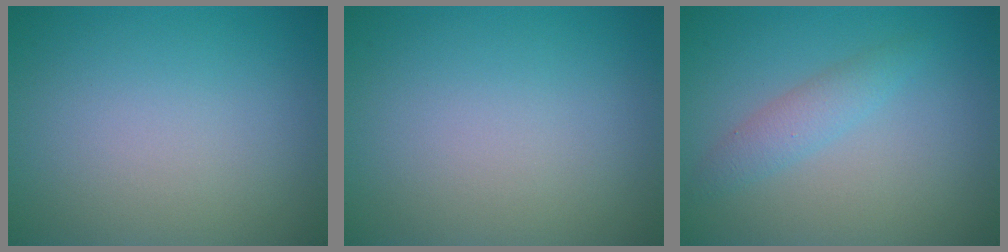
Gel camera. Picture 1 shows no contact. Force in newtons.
{"total": 0.0}
{"total": 2.0, "press": 2.0, "slide": 0.0}